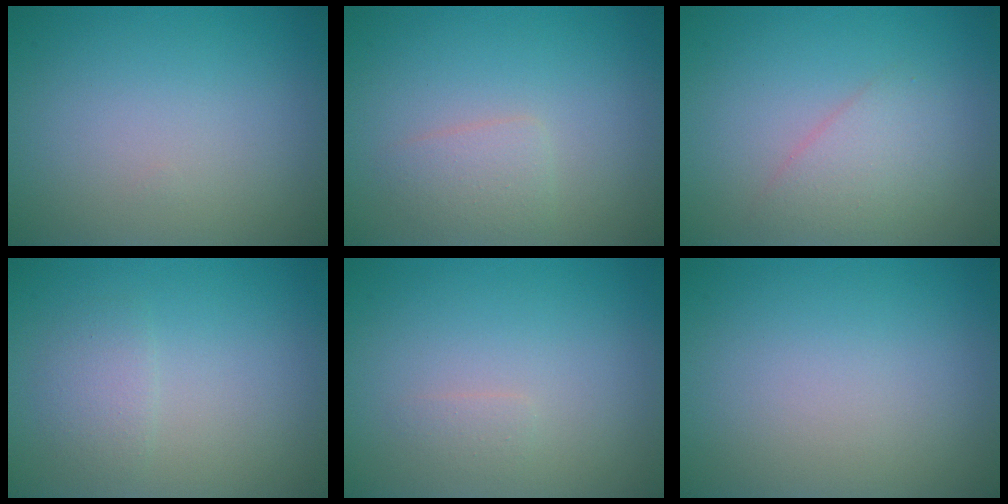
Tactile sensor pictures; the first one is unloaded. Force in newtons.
{"total": 1.7, "press": 1.7, "slide": 0.1}
{"total": 2.3, "press": 2.3, "slide": 0.2}
{"total": 1.5, "press": 1.5, "slide": 0.1}
{"total": 0.7, "press": 0.7, "slide": 0.1}
{"total": 0.0}